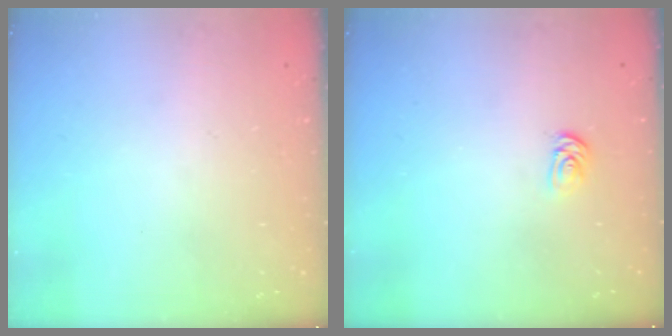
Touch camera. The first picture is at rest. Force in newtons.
{"total": 2.1, "press": 2.1, "slide": 0.2}